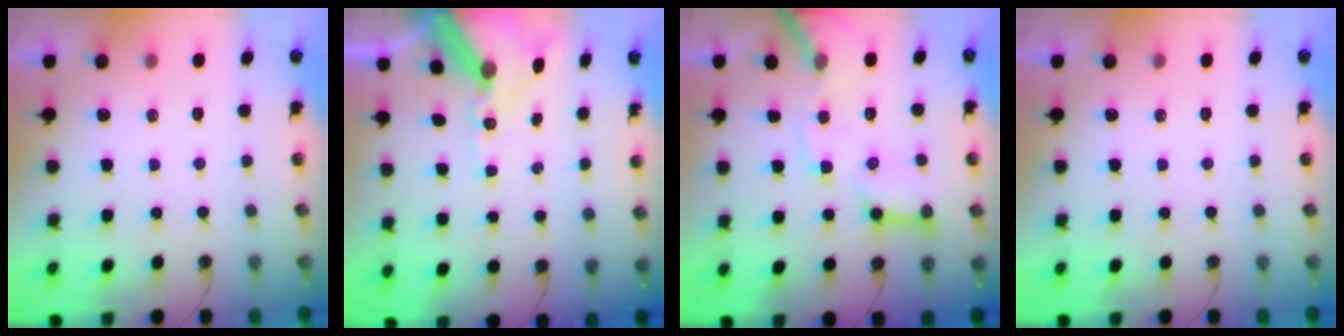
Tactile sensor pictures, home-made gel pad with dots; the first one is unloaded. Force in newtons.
{"total": 12.0, "press": 11.8, "slide": 1.8}
{"total": 13.8, "press": 13.7, "slide": 1.3}
{"total": 0.0}